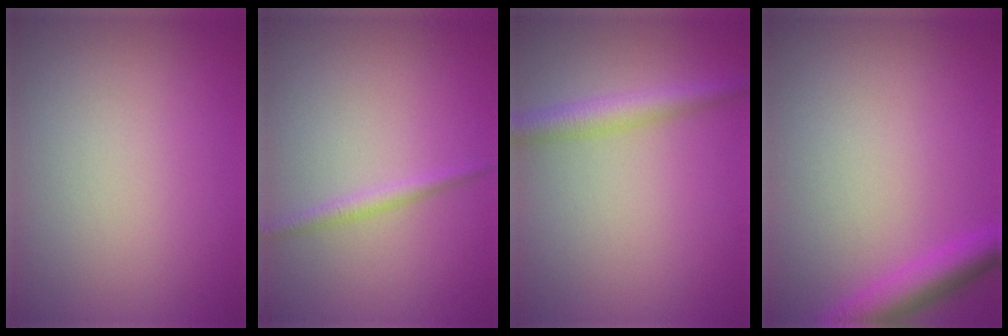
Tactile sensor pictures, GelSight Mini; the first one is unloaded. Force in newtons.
{"total": 1.3, "press": 1.3, "slide": 0.1}
{"total": 3.0, "press": 3.0, "slide": 0.1}
{"total": 3.4, "press": 3.4, "slide": 0.2}